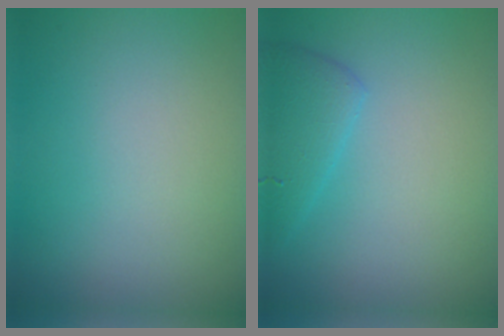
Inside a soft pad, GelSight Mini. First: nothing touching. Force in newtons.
{"total": 2.5, "press": 2.5, "slide": 0.2}